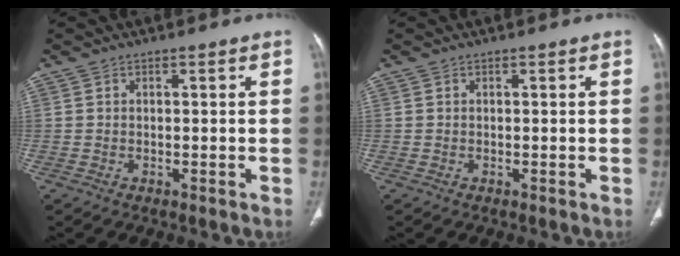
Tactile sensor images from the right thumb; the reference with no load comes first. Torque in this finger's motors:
{"motor_torque": [0.06, 0.01, 0.07, 0.21, 0.02]}